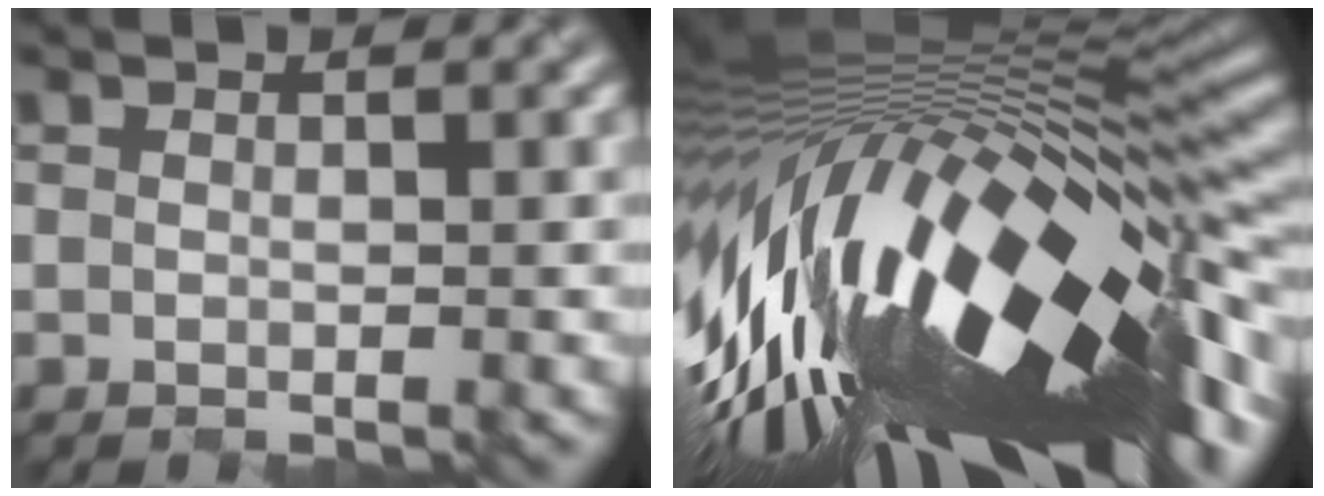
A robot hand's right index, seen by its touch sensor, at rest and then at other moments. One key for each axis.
{"total": 18.8, "fx": -3.1, "fy": 6.7, "fz": 17.2, "tx": -0.311, "ty": -0.034, "tz": -0.061}